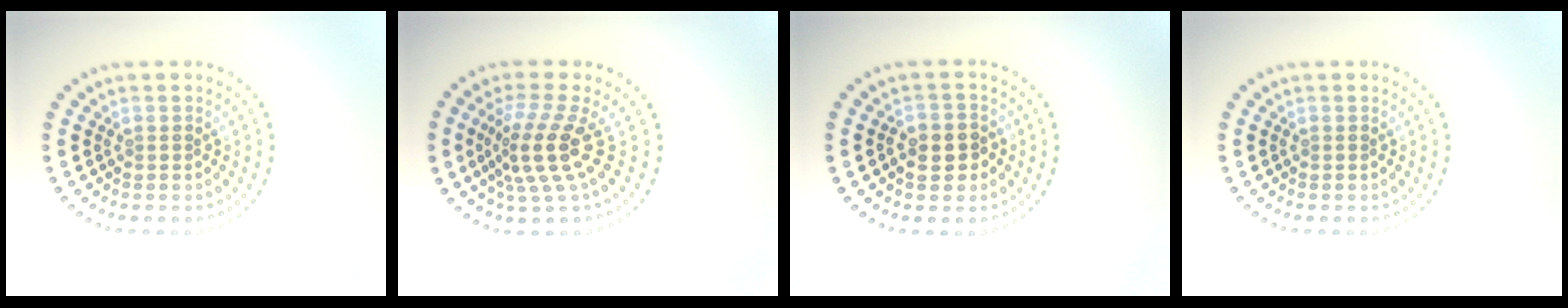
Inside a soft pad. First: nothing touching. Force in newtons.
{"total": 4.1, "press": 2.8, "slide": 3.1}
{"total": 2.8, "press": 2.8, "slide": 0.6}
{"total": 0.0}